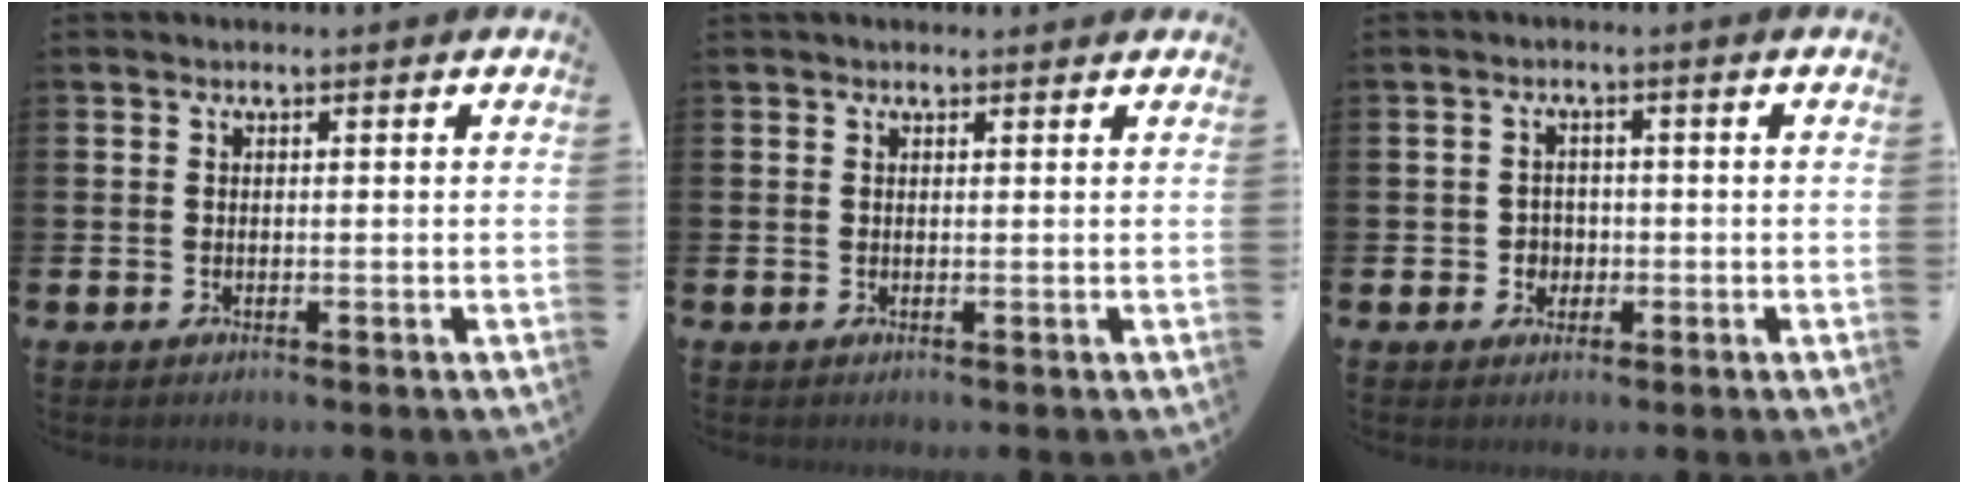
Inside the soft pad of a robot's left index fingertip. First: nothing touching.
{"total": 0.8, "force": [0.7, 0.3, 0.2], "torque": [0.007, 0.001, 0.011]}
{"total": 2.2, "force": [-0.4, 2.1, 0.5], "torque": [-0.003, 0.002, -0.015]}